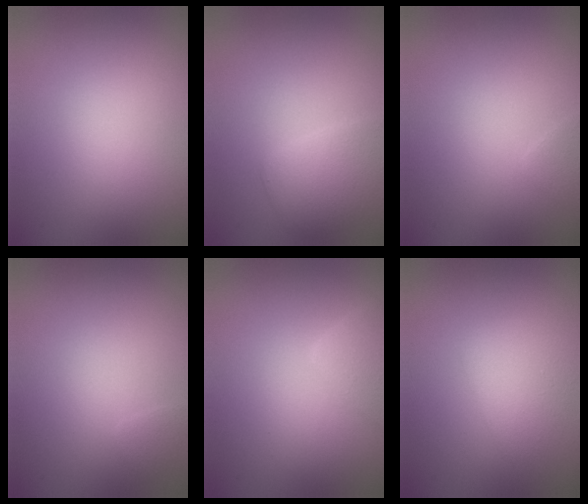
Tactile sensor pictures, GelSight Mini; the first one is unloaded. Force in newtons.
{"total": 2.6, "press": 2.6, "slide": 0.3}
{"total": 0.8, "press": 0.8, "slide": 0.1}
{"total": 0.8, "press": 0.8, "slide": 0.0}
{"total": 2.4, "press": 2.4, "slide": 0.1}
{"total": 2.1, "press": 2.1, "slide": 0.1}